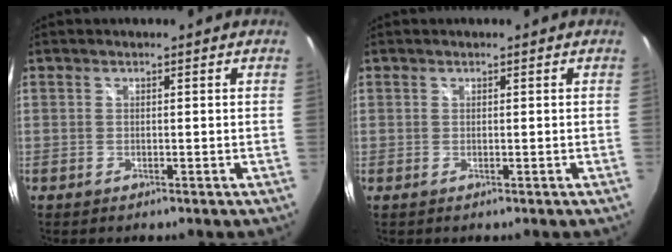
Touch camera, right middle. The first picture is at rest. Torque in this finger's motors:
{"motor_torque": [-0.02, -0.11, -0.06, -0.07]}